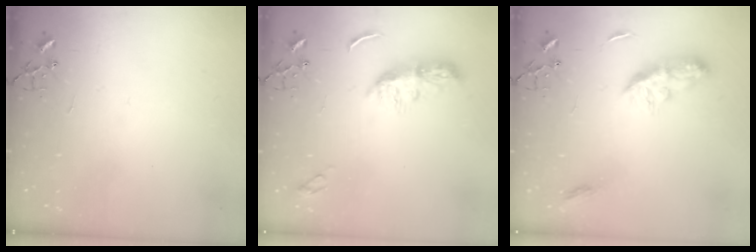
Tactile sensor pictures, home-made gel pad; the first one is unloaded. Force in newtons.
{"total": 8.9, "press": 8.9, "slide": 0.6}
{"total": 9.7, "press": 9.7, "slide": 0.1}